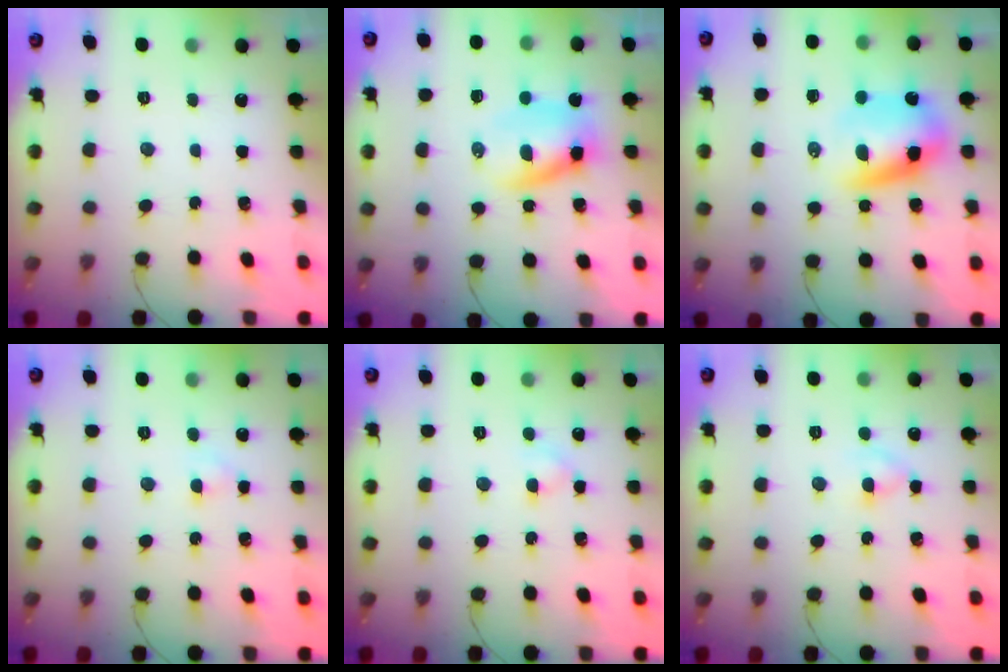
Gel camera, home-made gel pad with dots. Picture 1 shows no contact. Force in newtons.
{"total": 5.0, "press": 4.9, "slide": 1.2}
{"total": 10.4, "press": 10.0, "slide": 2.9}
{"total": 2.7, "press": 2.4, "slide": 1.1}
{"total": 3.1, "press": 2.9, "slide": 1.1}
{"total": 2.5, "press": 2.2, "slide": 1.1}